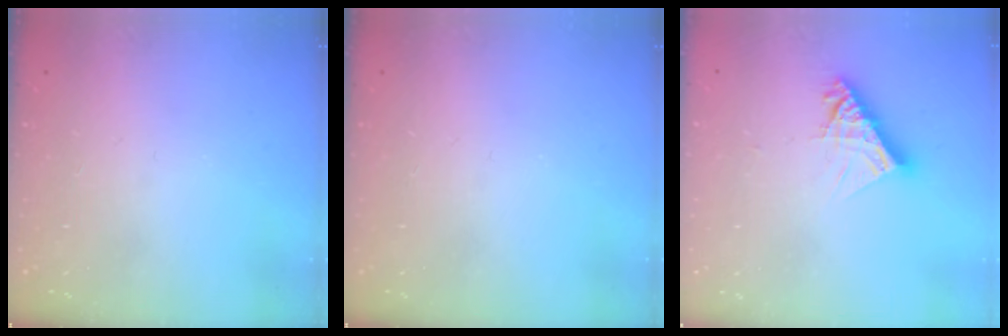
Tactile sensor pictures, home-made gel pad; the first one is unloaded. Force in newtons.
{"total": 0.0}
{"total": 9.6, "press": 9.6, "slide": 0.8}